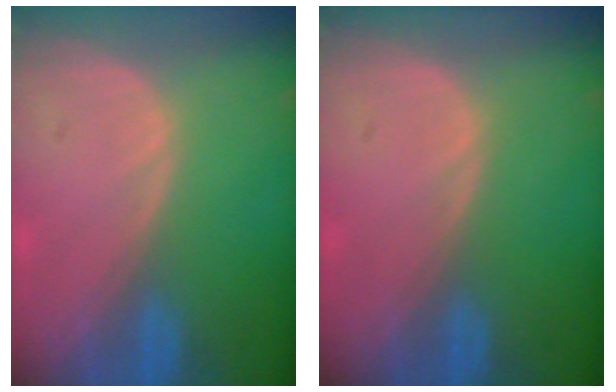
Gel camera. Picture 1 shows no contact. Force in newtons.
{"total": 0.0}